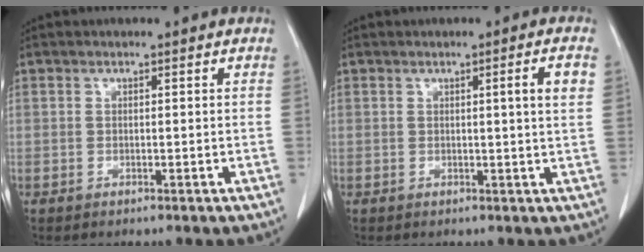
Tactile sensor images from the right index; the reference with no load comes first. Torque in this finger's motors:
{"motor_torque": [0.04, 0.02, 0.05, 0.03]}